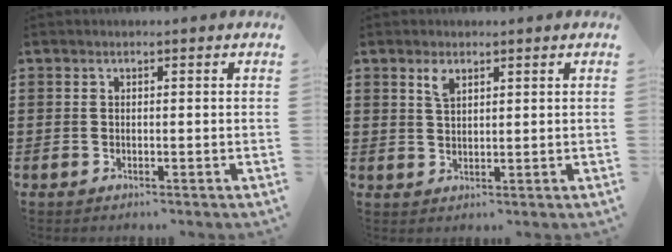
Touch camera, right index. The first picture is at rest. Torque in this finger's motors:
{"motor_torque": [0.20, -0.16, 0.13, 0.04]}